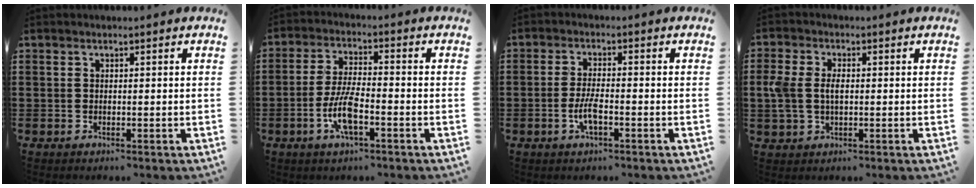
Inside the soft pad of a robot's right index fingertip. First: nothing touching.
{"total": 6.9, "force": [-2.7, 1.9, 6.1], "torque": [-0.134, -0.010, -0.053]}
{"total": 3.6, "force": [-1.4, 0.8, 3.3], "torque": [-0.077, -0.008, -0.030]}
{"total": 4.2, "force": [0.2, 2.8, 3.2], "torque": [-0.082, 0.005, -0.004]}